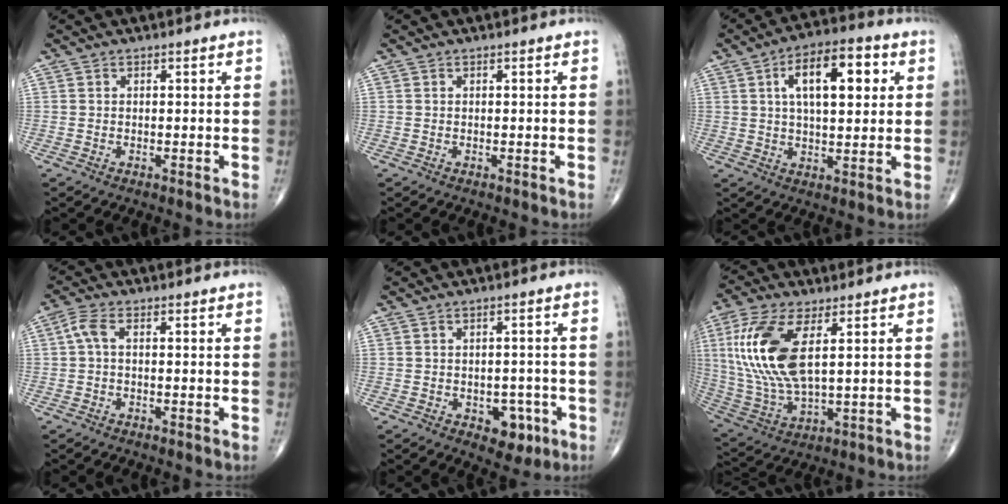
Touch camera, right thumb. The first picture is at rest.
{"total": 0.0}
{"total": 13.7, "force": [4.0, 6.2, 11.5], "torque": [-0.163, 0.008, 0.059]}
{"total": 2.9, "force": [0.1, 1.1, 2.7], "torque": [-0.068, 0.010, -0.003]}
{"total": 5.7, "force": [-2.3, 3.7, 3.7], "torque": [-0.016, 0.009, -0.024]}
{"total": 16.7, "force": [4.1, 6.9, 14.6], "torque": [-0.328, -0.013, 0.086]}